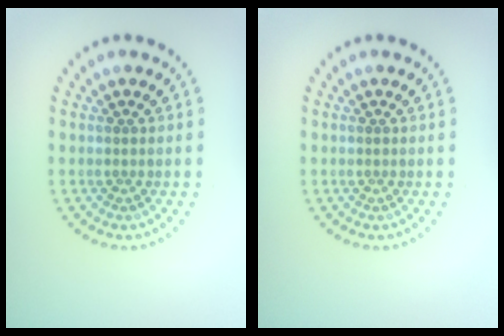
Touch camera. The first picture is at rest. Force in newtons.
{"total": 0.0}